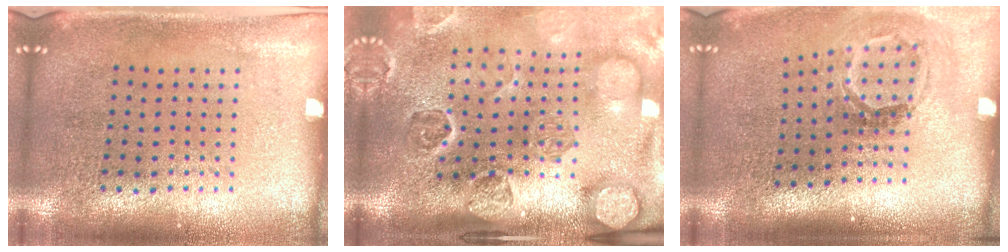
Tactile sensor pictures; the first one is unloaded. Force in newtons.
{"total": 4.7, "press": 3.4, "slide": 3.2}
{"total": 1.8, "press": 1.2, "slide": 1.4}